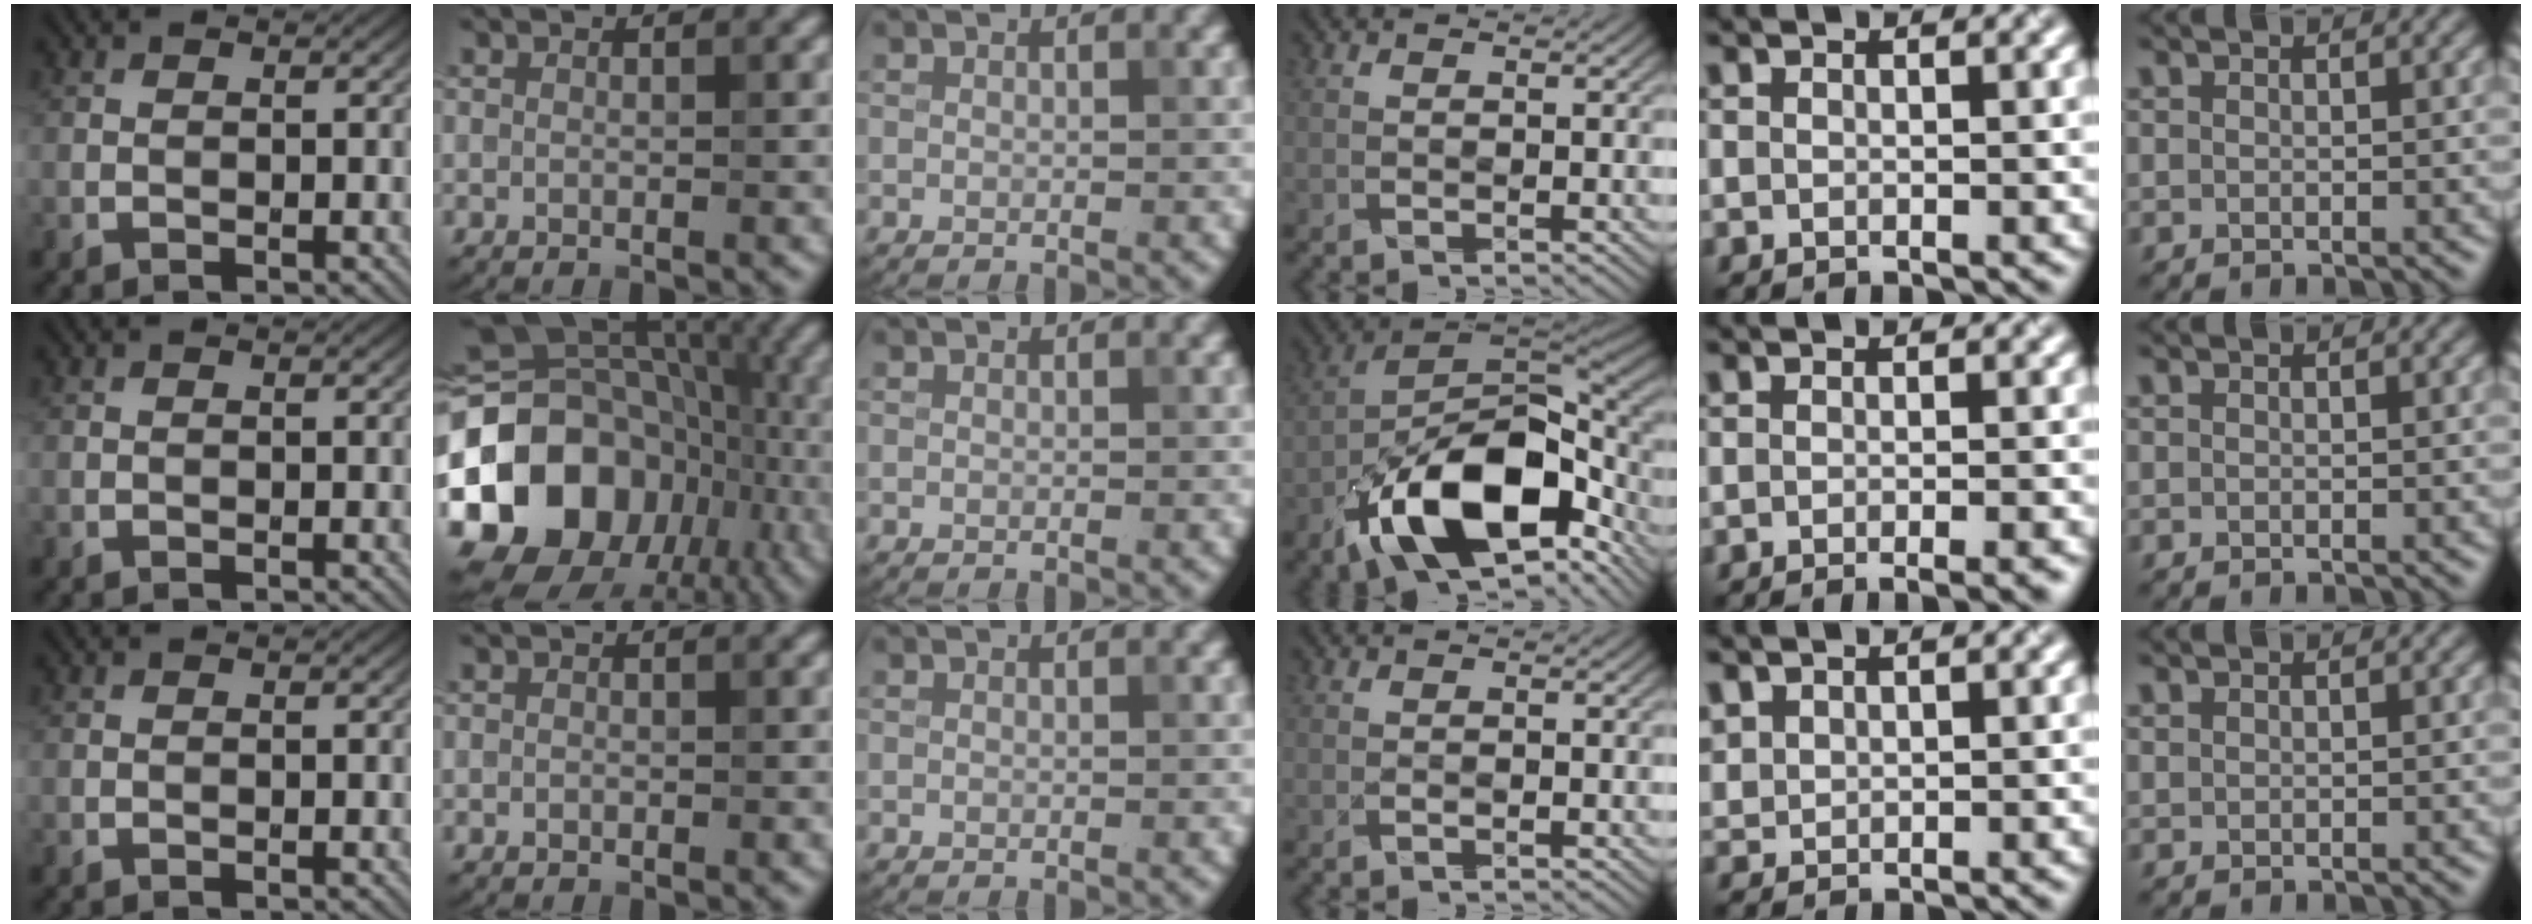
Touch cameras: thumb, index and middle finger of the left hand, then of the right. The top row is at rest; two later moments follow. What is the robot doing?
{"motion": "fold", "object": "aluminum foil"}